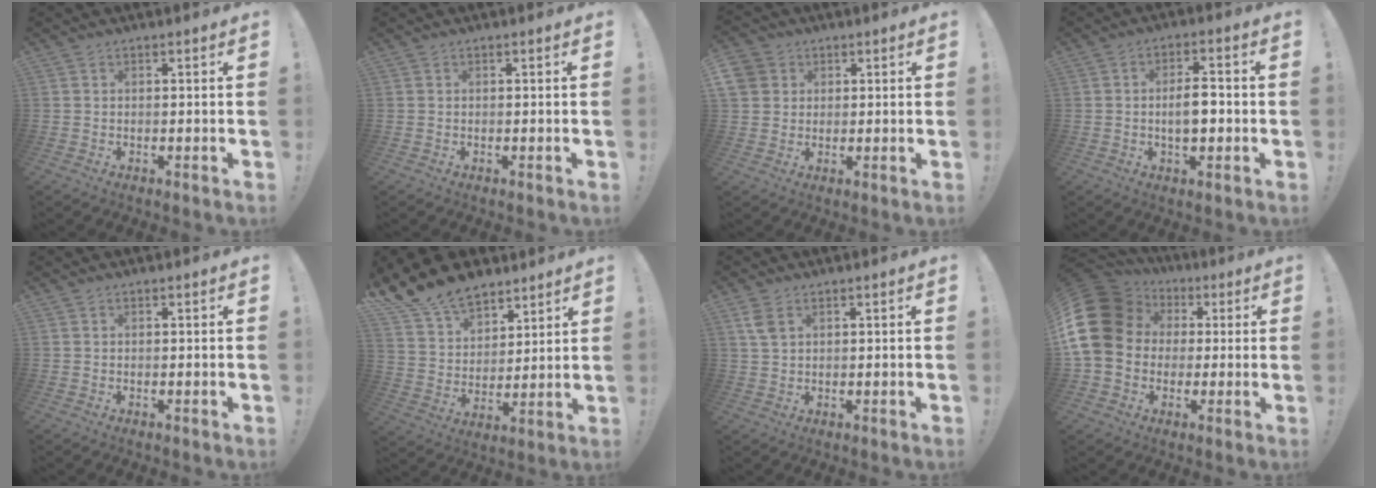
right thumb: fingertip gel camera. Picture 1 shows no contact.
{"total": 0.0}
{"total": 5.4, "force": [2.2, 4.8, 1.2], "torque": [-0.027, -0.007, 0.042]}
{"total": 6.5, "force": [-0.8, 3.0, 5.7], "torque": [-0.083, 0.003, -0.021]}
{"total": 0.0}
{"total": 16.5, "force": [13.0, 8.9, 5.1], "torque": [-0.111, -0.091, 0.247]}
{"total": 4.1, "force": [2.0, 2.3, 2.8], "torque": [-0.050, -0.005, 0.038]}
{"total": 18.6, "force": [3.1, 15.0, 10.5], "torque": [-0.197, -0.005, 0.071]}